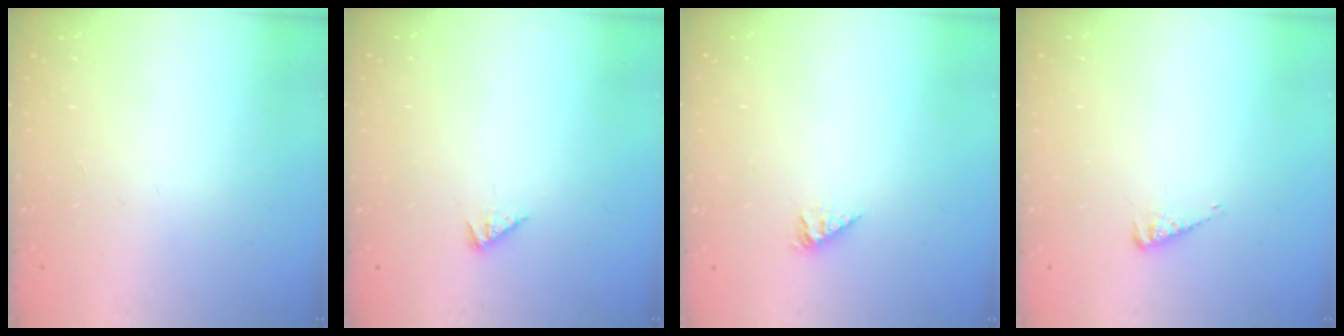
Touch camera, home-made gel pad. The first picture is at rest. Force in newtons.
{"total": 1.9, "press": 1.9, "slide": 0.4}
{"total": 1.8, "press": 1.7, "slide": 0.3}
{"total": 3.9, "press": 3.9, "slide": 0.5}